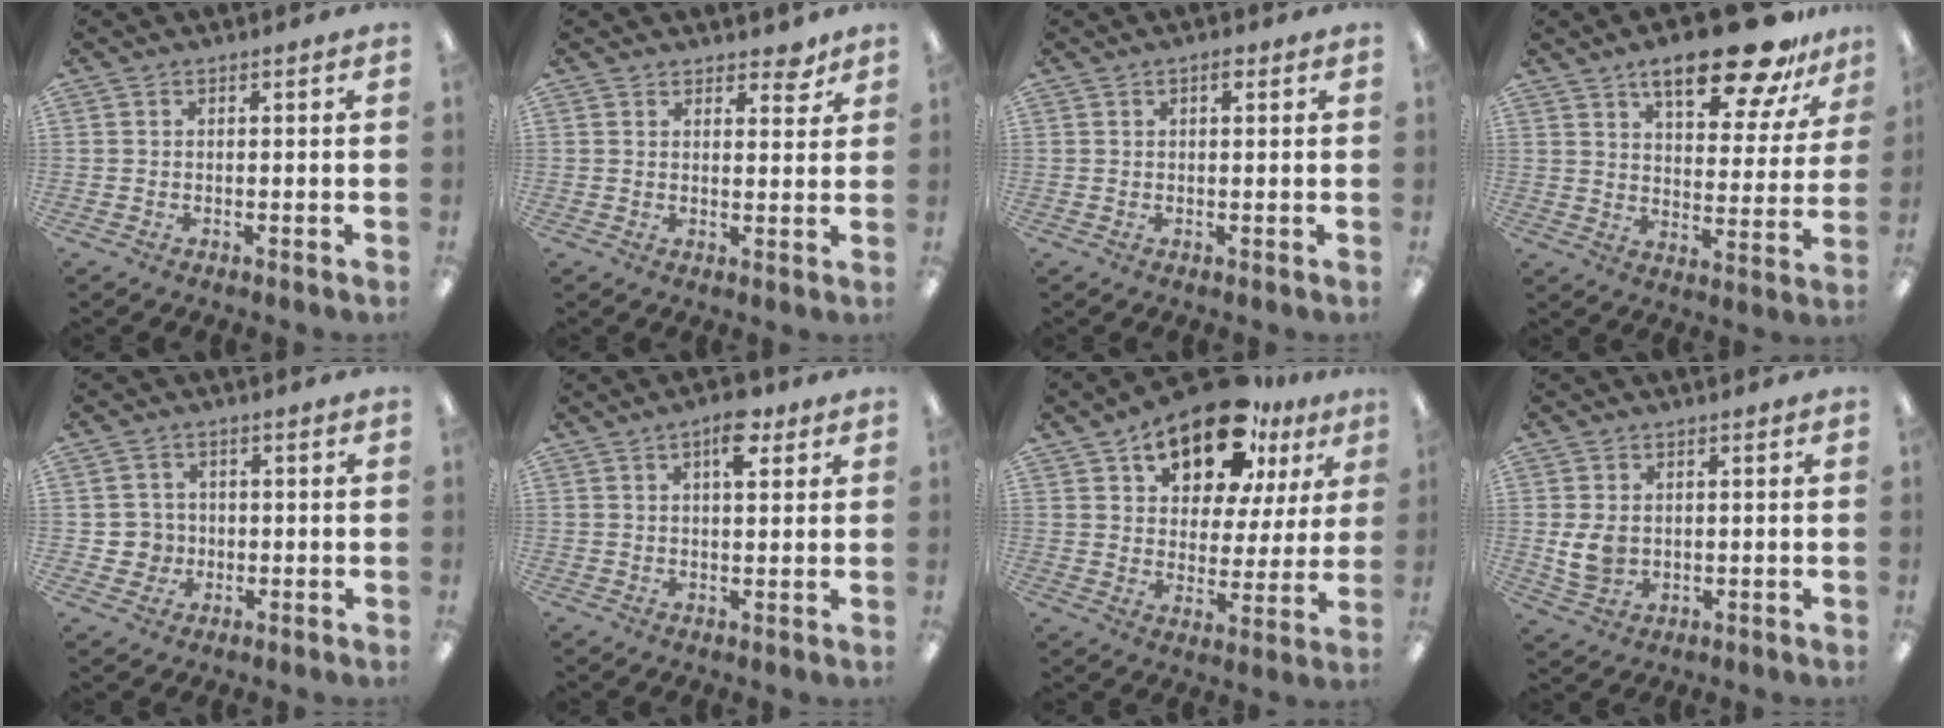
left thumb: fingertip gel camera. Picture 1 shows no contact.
{"total": 4.4, "force": [3.6, 2.0, 1.6], "torque": [-0.007, -0.020, 0.060]}
{"total": 1.8, "force": [0.9, 0.8, 1.4], "torque": [-0.014, -0.003, 0.012]}
{"total": 19.0, "force": [13.1, 6.9, 11.9], "torque": [-0.169, -0.075, 0.212]}
{"total": 4.4, "force": [-0.3, 4.4, 0.4], "torque": [-0.010, 0.009, -0.006]}
{"total": 7.4, "force": [3.9, 3.3, 5.4], "torque": [-0.074, -0.009, 0.060]}
{"total": 18.0, "force": [12.5, 8.3, 9.9], "torque": [-0.161, -0.066, 0.214]}
{"total": 5.9, "force": [0.6, 4.7, 3.5], "torque": [-0.079, 0.001, 0.010]}